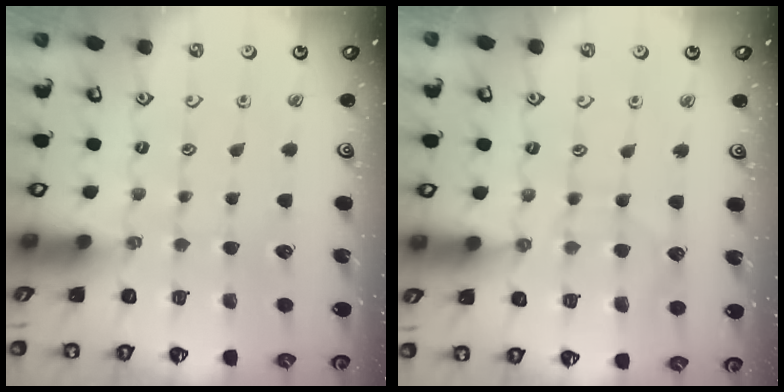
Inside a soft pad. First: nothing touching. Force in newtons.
{"total": 5.6, "press": 5.6, "slide": 0.5}